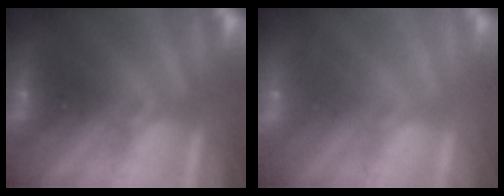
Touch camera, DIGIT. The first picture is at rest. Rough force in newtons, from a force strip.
{"total": 1.7}